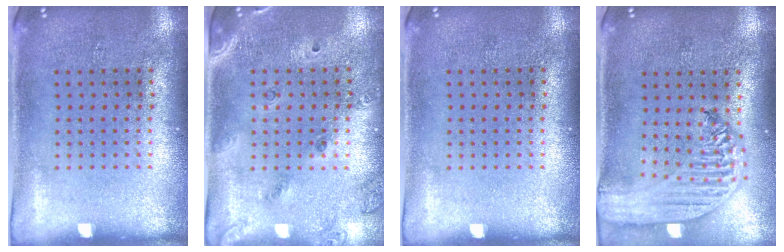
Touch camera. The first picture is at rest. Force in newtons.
{"total": 1.5, "press": 1.3, "slide": 0.7}
{"total": 0.0}
{"total": 2.7, "press": 2.2, "slide": 1.6}